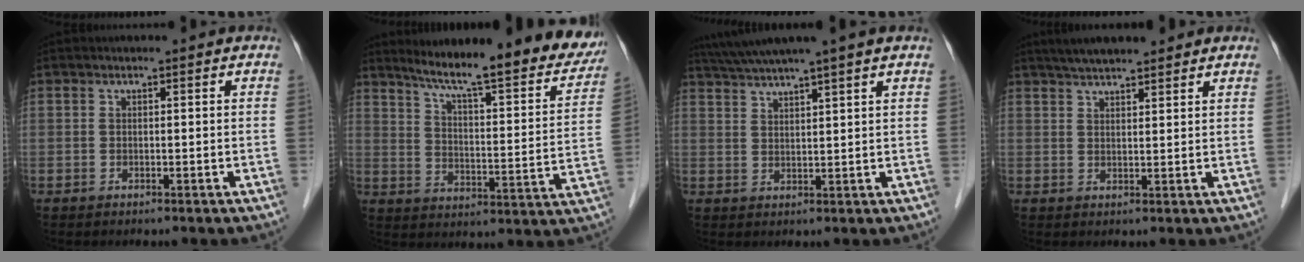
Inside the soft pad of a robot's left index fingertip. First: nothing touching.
{"total": 22.6, "force": [19.4, 2.4, 11.4], "torque": [-0.164, -0.043, 0.259]}
{"total": 7.8, "force": [6.5, -1.5, 3.9], "torque": [-0.069, 0.021, 0.106]}
{"total": 7.0, "force": [6.0, 1.2, 3.4], "torque": [-0.052, 0.029, 0.098]}